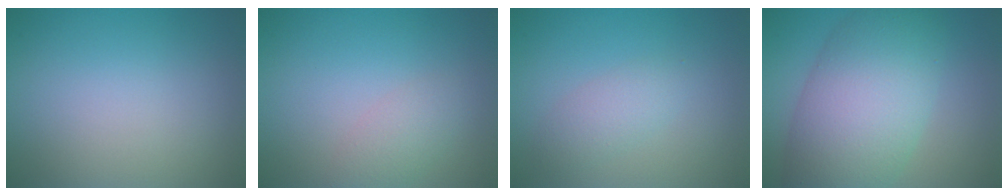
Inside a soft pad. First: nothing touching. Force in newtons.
{"total": 2.0, "press": 2.0, "slide": 0.1}
{"total": 2.0, "press": 1.9, "slide": 0.1}
{"total": 10.3, "press": 10.3, "slide": 0.2}